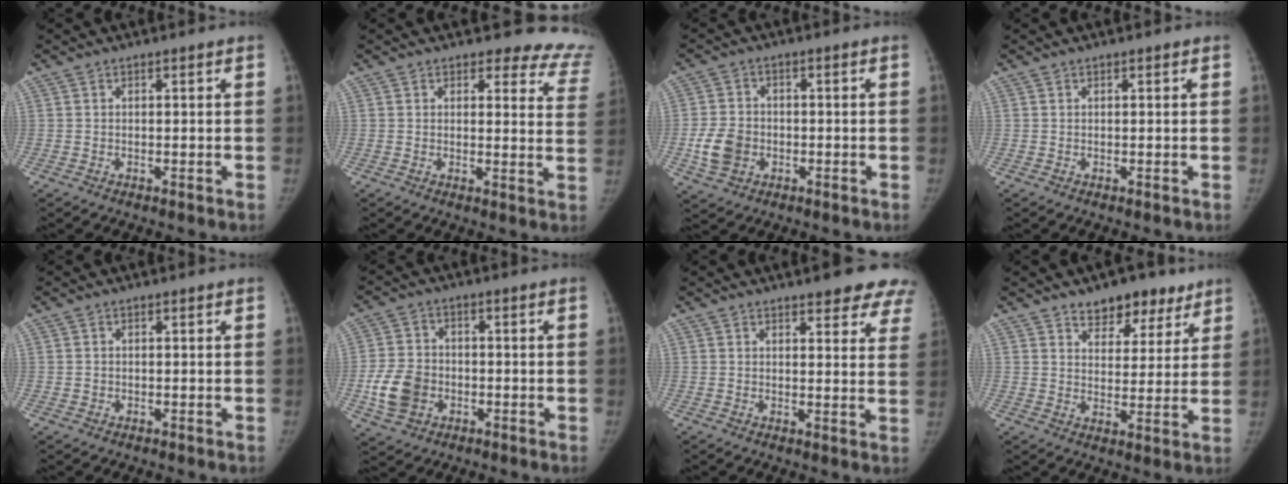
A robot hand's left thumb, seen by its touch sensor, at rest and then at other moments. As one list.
[{"total": 13.2, "force": [12.4, 4.5, 0.9], "torque": [0.056, -0.102, 0.095]}, {"total": 7.1, "force": [-1.9, 5.6, 3.9], "torque": [-0.064, 0.008, -0.033]}, {"total": 0.0}, {"total": 0.7, "force": [-0.1, 0.7, 0.1], "torque": [0.004, 0.003, -0.001]}, {"total": 9.0, "force": [-2.4, 7.1, 4.9], "torque": [-0.081, 0.011, -0.044]}, {"total": 11.6, "force": [8.8, 3.8, 6.4], "torque": [-0.031, -0.033, 0.087]}, {"total": 9.9, "force": [7.0, 5.7, 4.2], "torque": [-0.014, -0.035, 0.104]}]